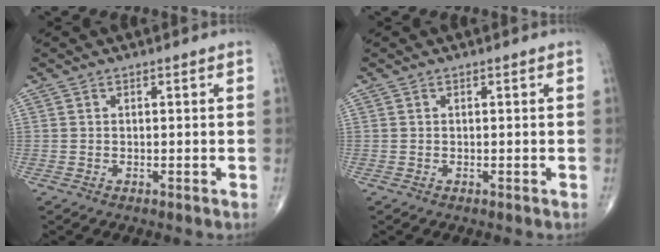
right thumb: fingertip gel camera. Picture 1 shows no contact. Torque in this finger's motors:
{"motor_torque": [0.00, 0.00, 0.00, 0.00, 0.00]}